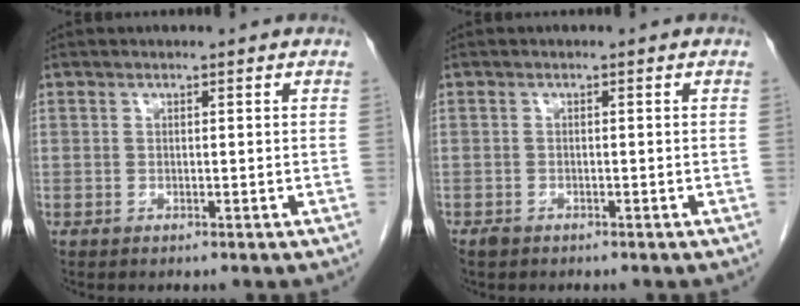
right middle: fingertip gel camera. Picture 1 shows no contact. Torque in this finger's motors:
{"motor_torque": [0.06, -0.02, 0.02, 0.01]}